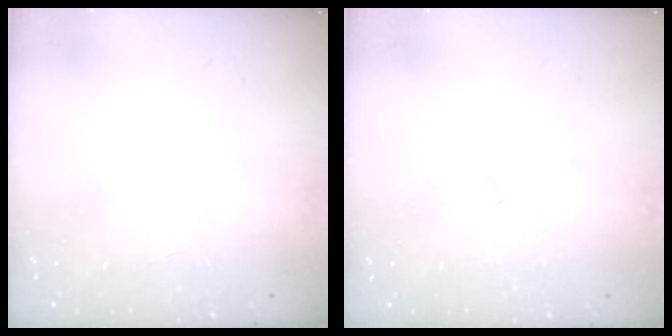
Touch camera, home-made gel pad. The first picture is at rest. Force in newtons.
{"total": 3.9, "press": 3.8, "slide": 0.5}